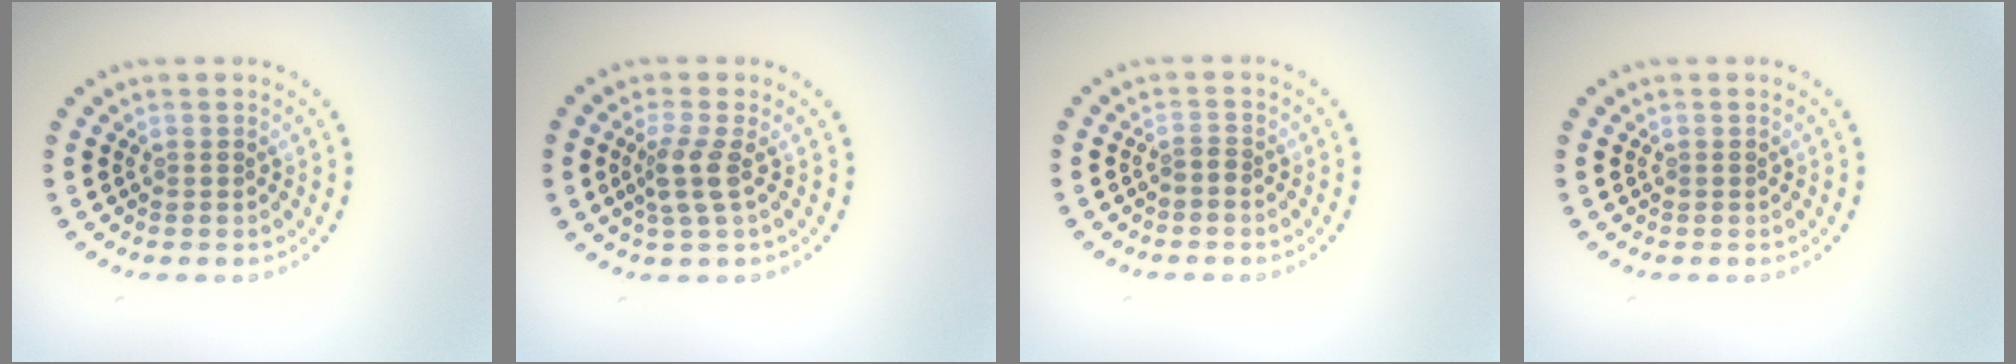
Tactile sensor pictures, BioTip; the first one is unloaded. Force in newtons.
{"total": 2.3, "press": 1.9, "slide": 1.4}
{"total": 0.6, "press": 0.3, "slide": 0.5}
{"total": 0.0}